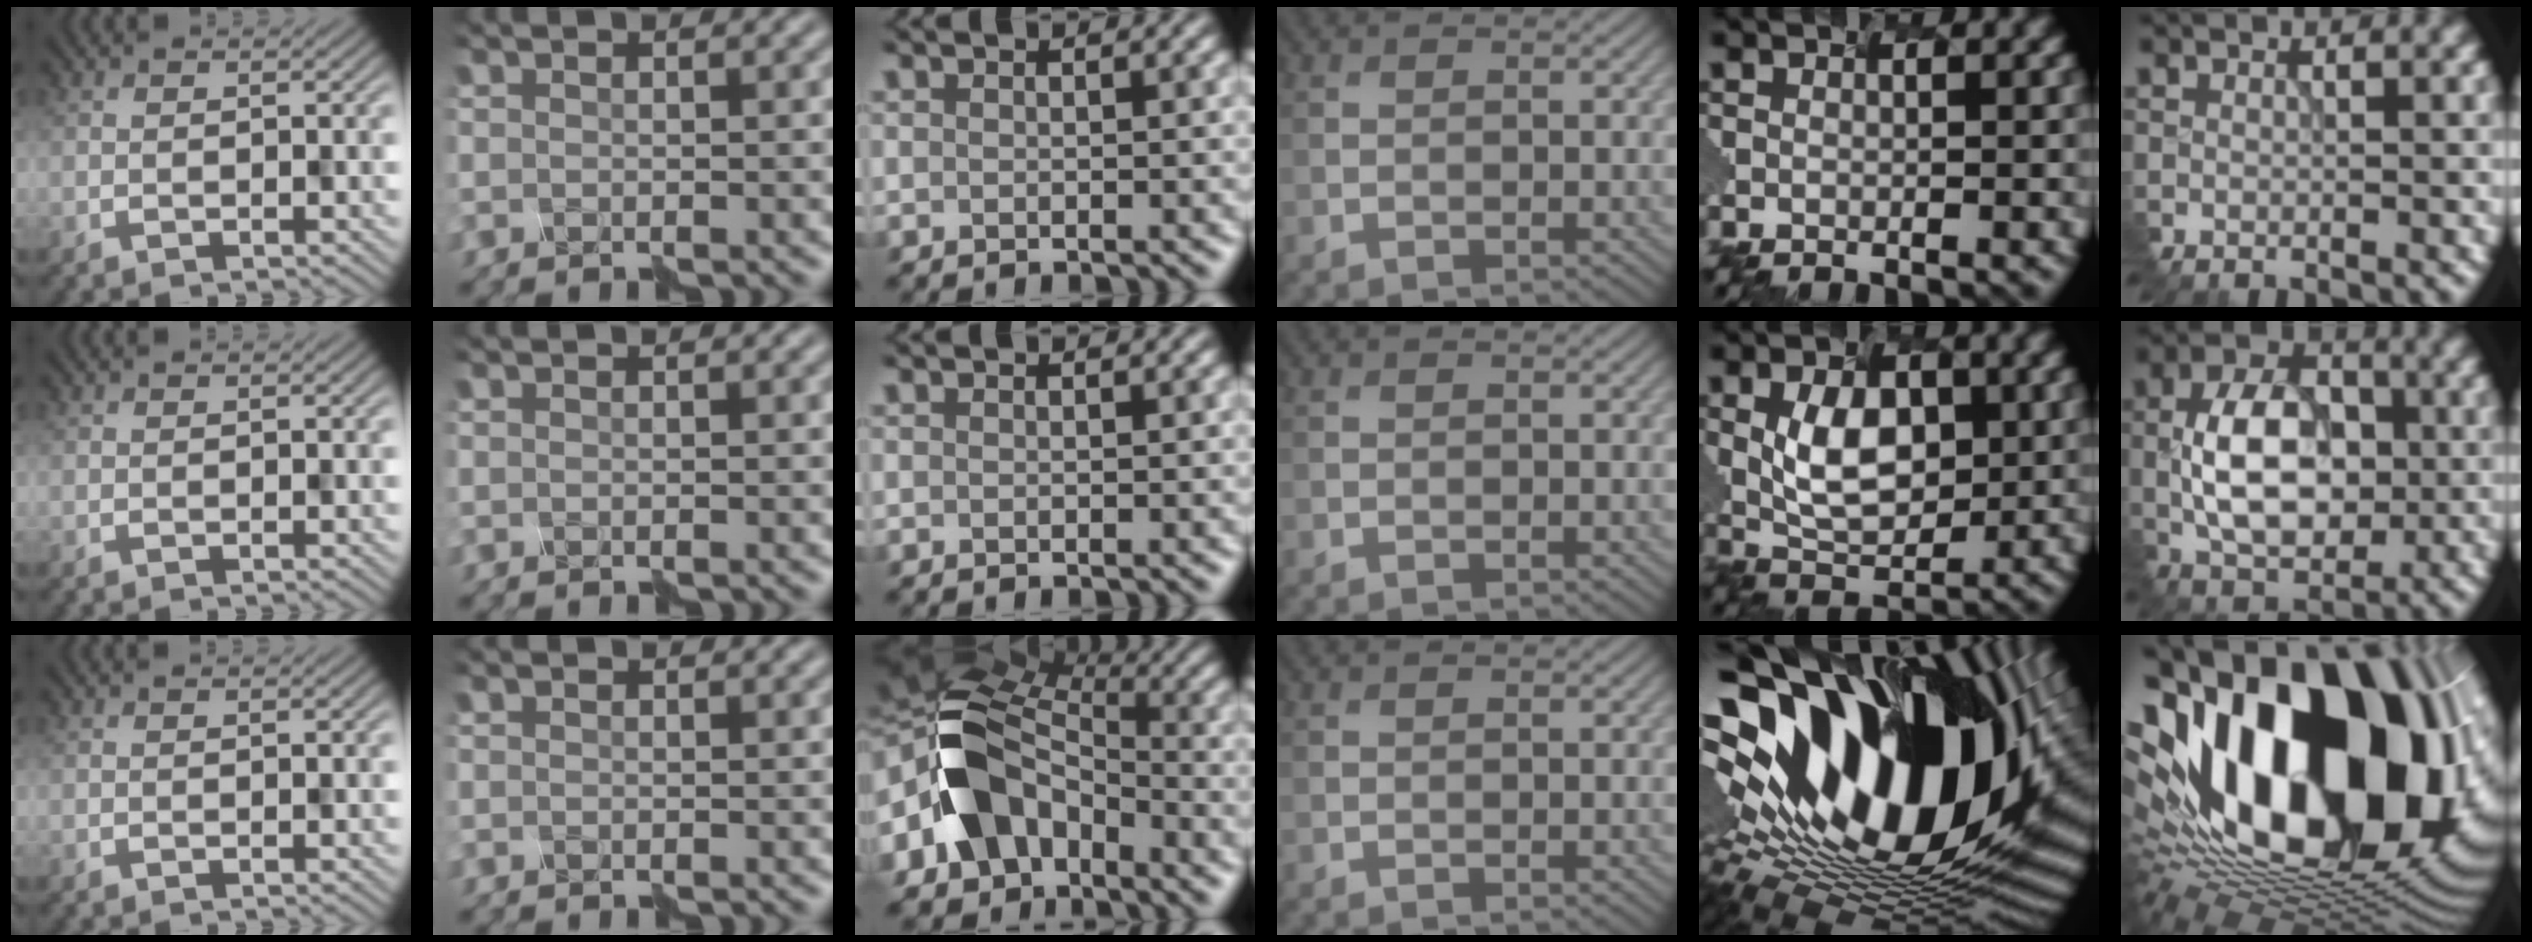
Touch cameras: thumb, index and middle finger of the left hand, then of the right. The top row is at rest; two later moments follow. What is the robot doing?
{"motion": "assemble", "object": "hinged jar"}